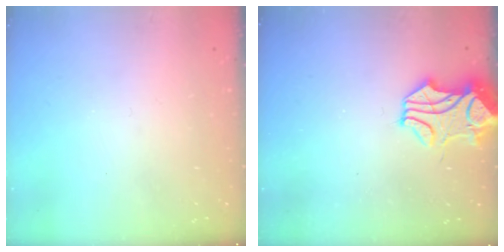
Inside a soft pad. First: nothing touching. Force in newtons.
{"total": 2.1, "press": 1.8, "slide": 1.1}